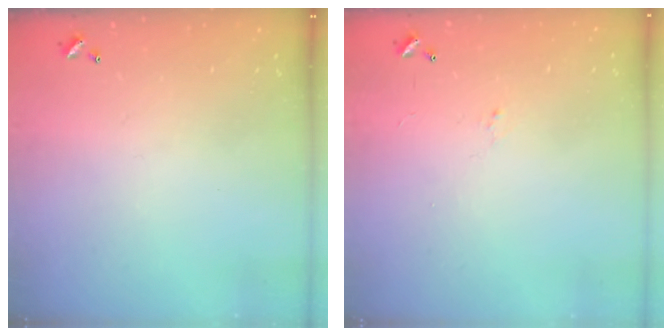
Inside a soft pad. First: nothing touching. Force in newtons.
{"total": 0.6, "press": 0.2, "slide": 0.6}